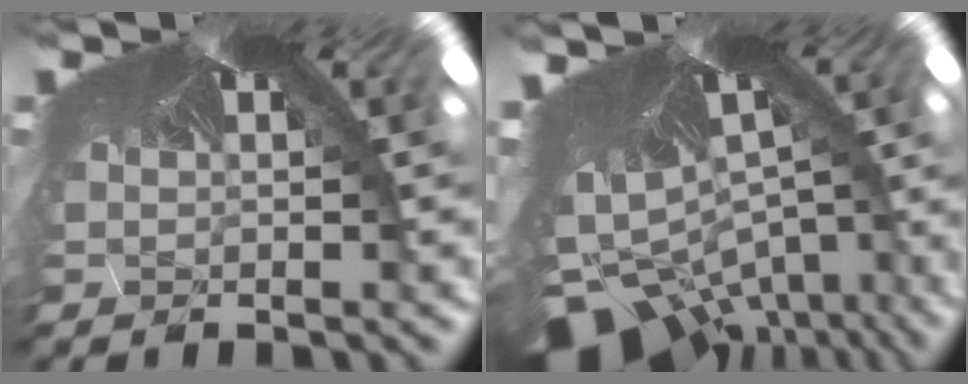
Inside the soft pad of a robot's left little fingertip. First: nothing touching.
{"total": 9.0, "force": [-8.8, 1.7, 0.4], "torque": [-0.015, -0.098, -0.102]}